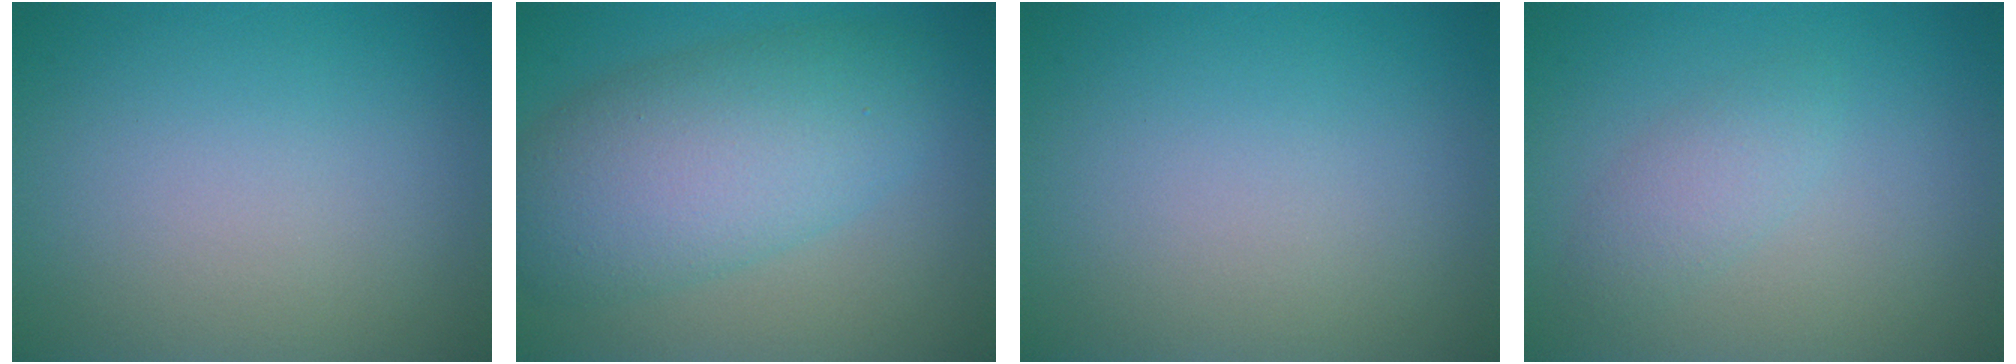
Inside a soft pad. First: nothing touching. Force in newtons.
{"total": 8.0, "press": 8.0, "slide": 0.1}
{"total": 0.0}
{"total": 1.9, "press": 1.9, "slide": 0.0}